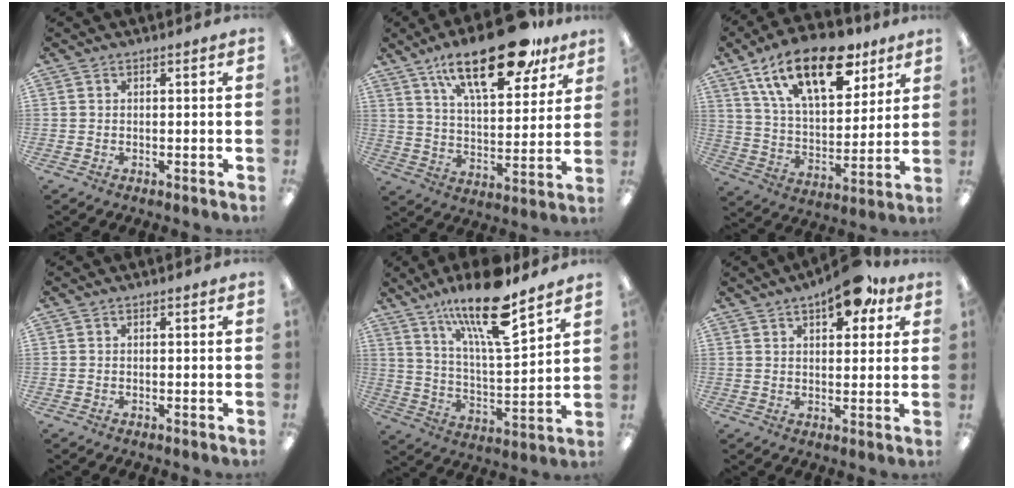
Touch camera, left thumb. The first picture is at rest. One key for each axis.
{"total": 23.1, "fx": 15.0, "fy": 9.0, "fz": 15.0, "tx": -0.229, "ty": -0.072, "tz": 0.246}
{"total": 21.9, "fx": 12.9, "fy": 10.7, "fz": 14.1, "tx": -0.238, "ty": -0.050, "tz": 0.224}
{"total": 0.0}
{"total": 18.3, "fx": 13.2, "fy": 4.3, "fz": 11.9, "tx": -0.212, "ty": -0.074, "tz": 0.217}
{"total": 10.9, "fx": 6.6, "fy": 4.7, "fz": 7.3, "tx": -0.086, "ty": -0.028, "tz": 0.109}